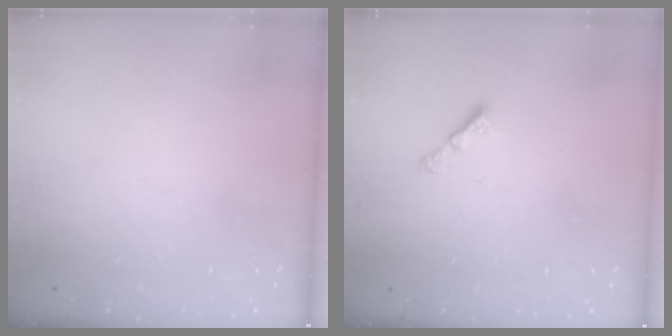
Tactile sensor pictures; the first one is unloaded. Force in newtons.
{"total": 3.0, "press": 2.9, "slide": 0.5}